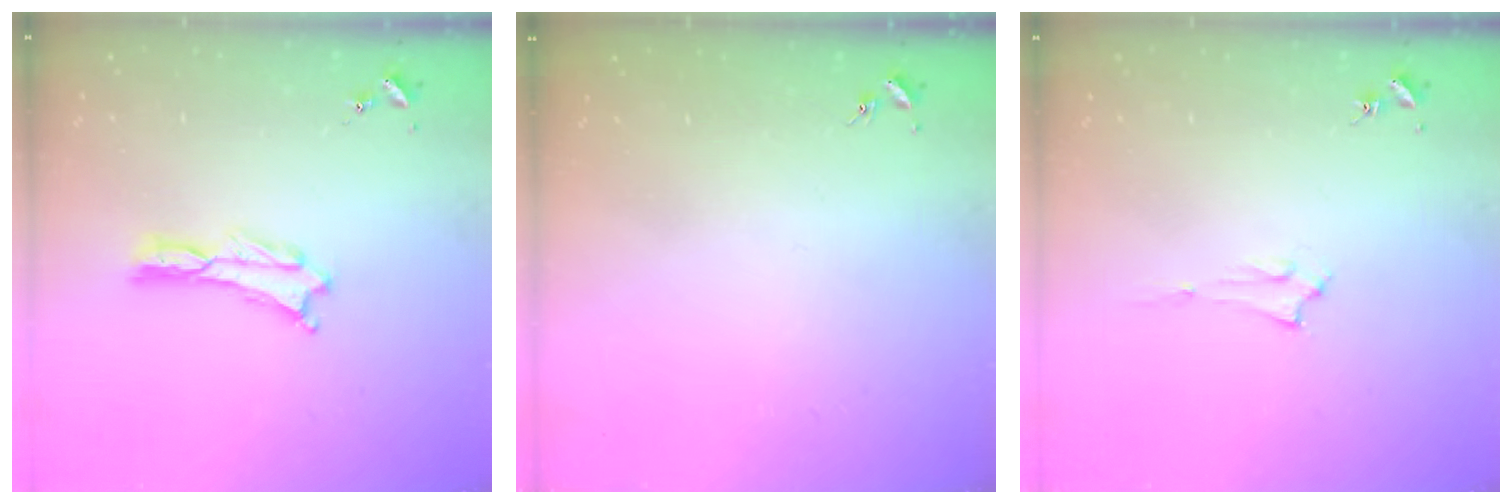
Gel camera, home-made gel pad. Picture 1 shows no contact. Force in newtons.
{"total": 0.0}
{"total": 1.5, "press": 1.5, "slide": 0.2}